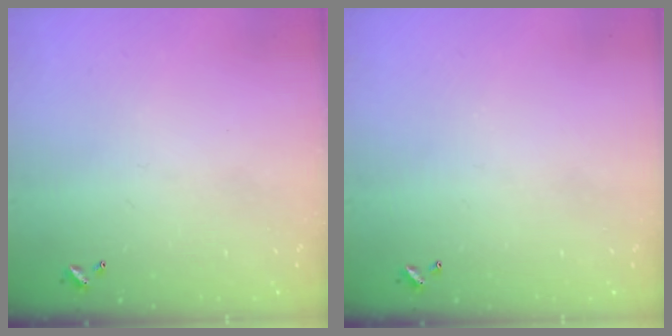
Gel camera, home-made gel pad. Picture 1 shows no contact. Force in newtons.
{"total": 0.0}